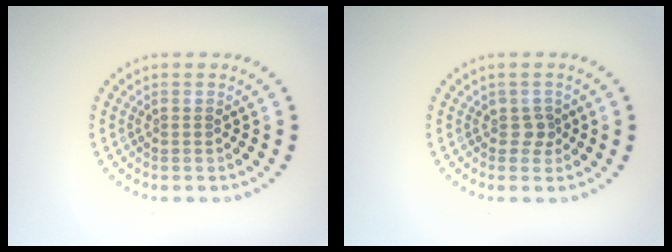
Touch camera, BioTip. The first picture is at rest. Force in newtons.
{"total": 1.2, "press": 1.0, "slide": 0.6}